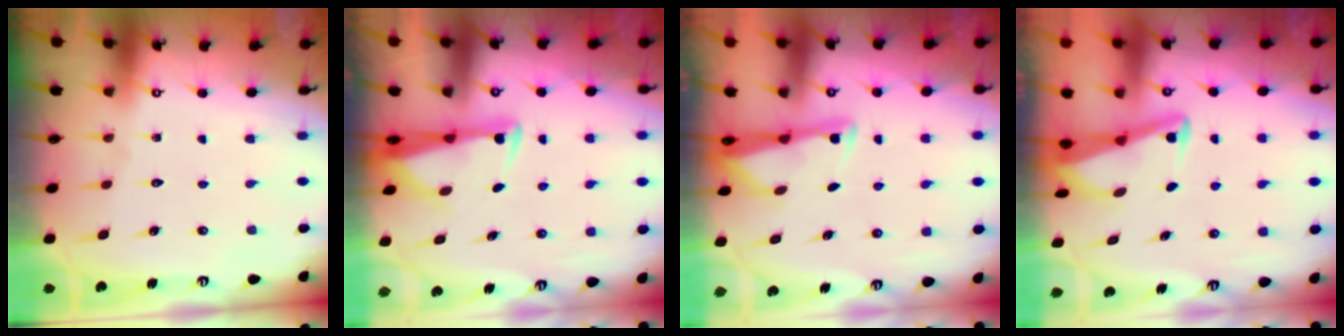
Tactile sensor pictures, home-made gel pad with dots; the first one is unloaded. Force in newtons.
{"total": 2.8, "press": 2.7, "slide": 1.0}
{"total": 2.6, "press": 2.6, "slide": 0.4}
{"total": 3.1, "press": 3.0, "slide": 0.3}